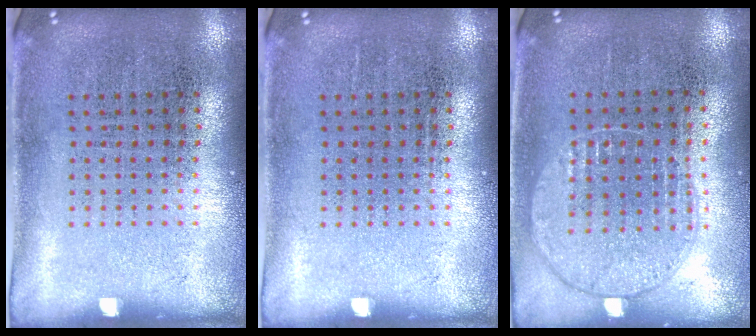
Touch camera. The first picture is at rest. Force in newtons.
{"total": 0.0}
{"total": 1.0, "press": 0.9, "slide": 0.3}